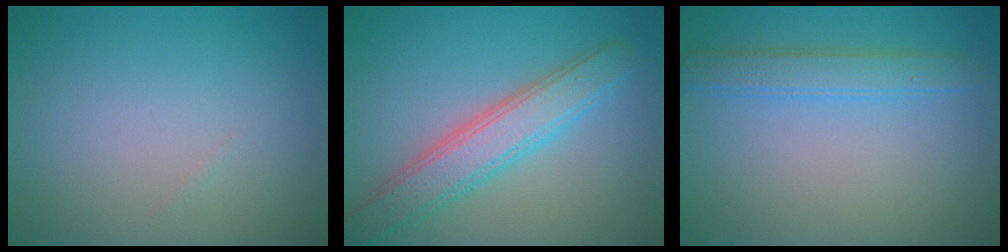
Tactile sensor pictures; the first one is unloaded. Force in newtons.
{"total": 5.0, "press": 5.0, "slide": 0.2}
{"total": 2.7, "press": 2.7, "slide": 0.1}